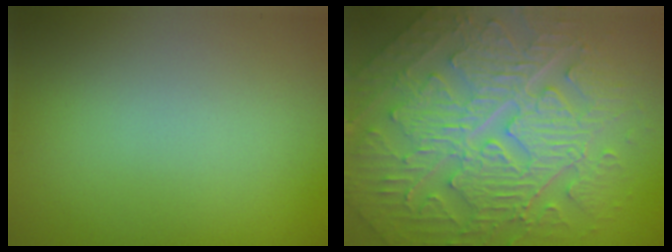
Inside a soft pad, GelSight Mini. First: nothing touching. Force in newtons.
{"total": 10.8, "press": 7.3, "slide": 7.9}